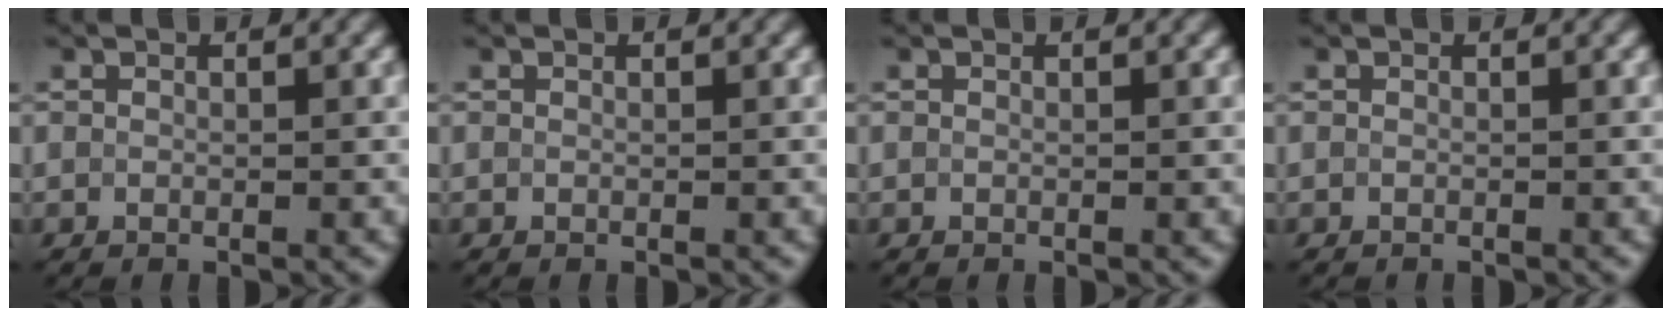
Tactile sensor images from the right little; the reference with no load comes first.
{"total": 0.0}
{"total": 0.0}
{"total": 0.0}